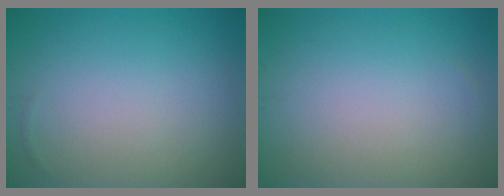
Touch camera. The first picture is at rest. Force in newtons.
{"total": 0.0}